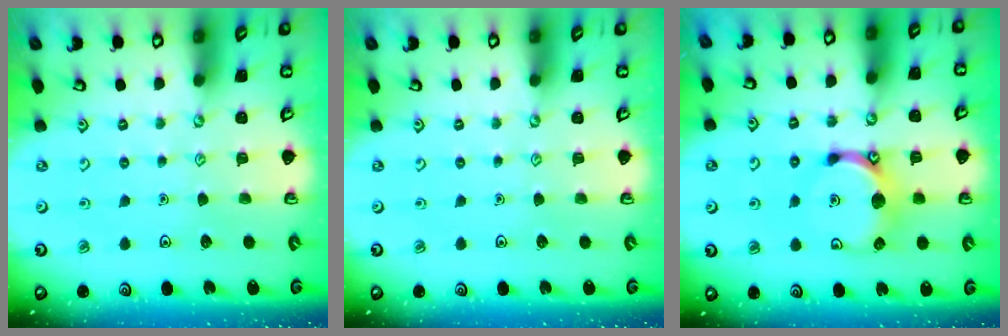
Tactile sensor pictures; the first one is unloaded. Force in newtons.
{"total": 0.0}
{"total": 11.0, "press": 11.0, "slide": 0.5}